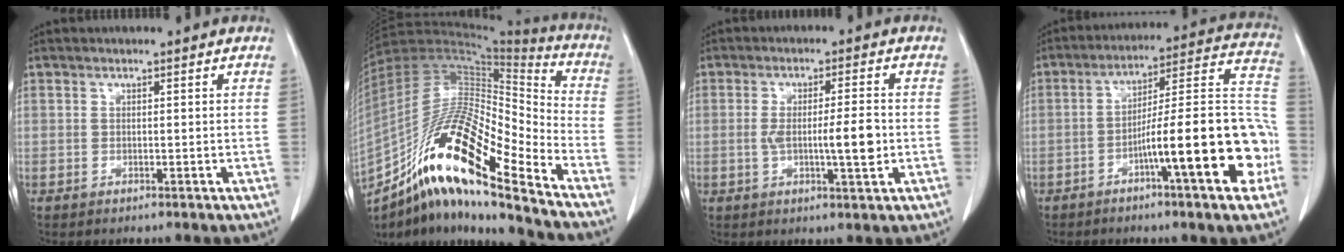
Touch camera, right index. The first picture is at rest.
{"total": 22.9, "force": [-14.0, 3.4, 17.8], "torque": [-0.347, -0.009, -0.251]}
{"total": 6.5, "force": [-0.8, 0.6, 6.4], "torque": [-0.109, -0.004, -0.012]}
{"total": 18.7, "force": [-6.3, 1.4, 17.5], "torque": [-0.212, 0.028, -0.091]}